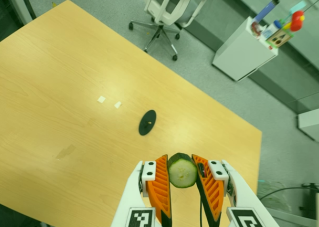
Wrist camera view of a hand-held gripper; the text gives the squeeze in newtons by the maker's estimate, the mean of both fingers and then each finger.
{"total": 9.2, "left": 8.6, "right": 9.7}